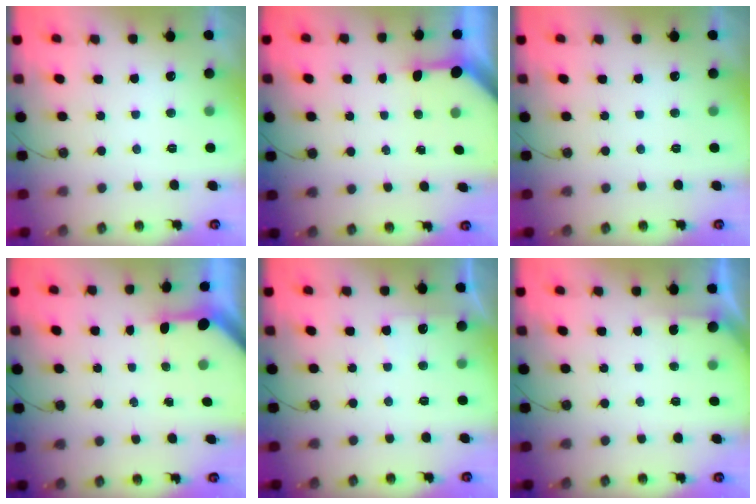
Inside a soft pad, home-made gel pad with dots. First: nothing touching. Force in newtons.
{"total": 3.3, "press": 3.2, "slide": 0.3}
{"total": 0.0}
{"total": 3.5, "press": 3.5, "slide": 0.4}
{"total": 3.2, "press": 3.1, "slide": 0.5}
{"total": 1.5, "press": 1.5, "slide": 0.2}